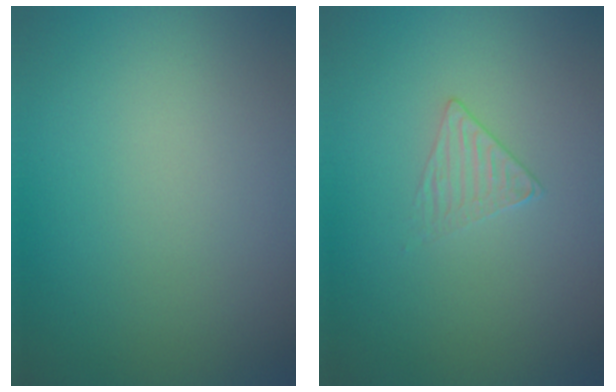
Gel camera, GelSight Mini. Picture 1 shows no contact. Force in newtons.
{"total": 1.1, "press": 0.5, "slide": 1.0}